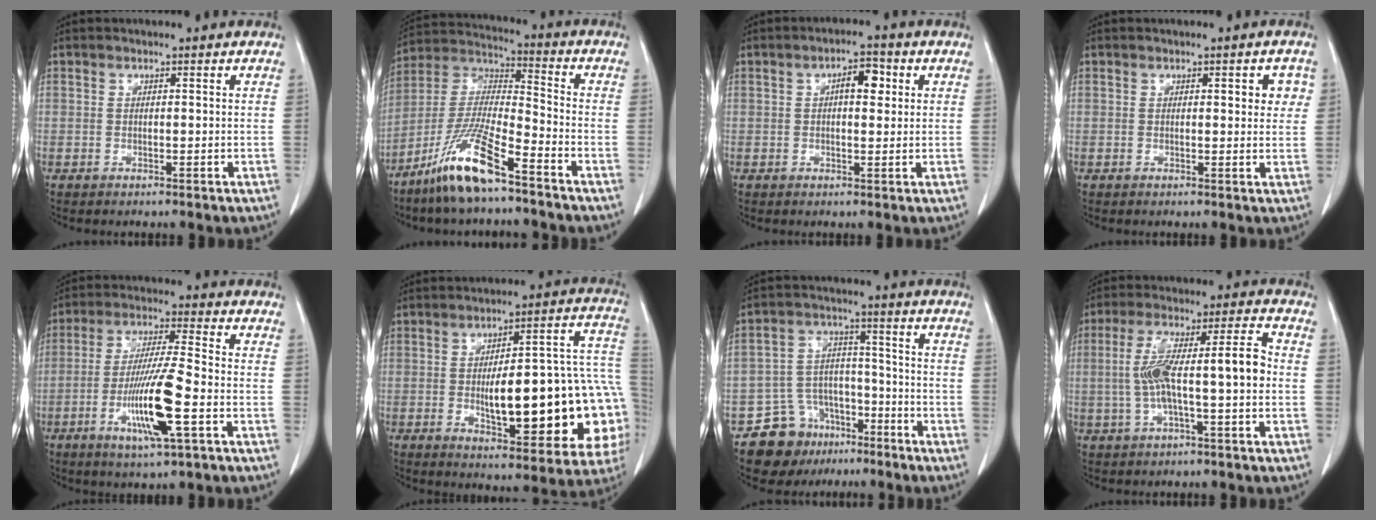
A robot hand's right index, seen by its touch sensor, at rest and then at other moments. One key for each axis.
{"total": 13.0, "fx": -8.9, "fy": 1.4, "fz": 9.3, "tx": -0.200, "ty": -0.017, "tz": -0.174}
{"total": 4.3, "fx": 1.1, "fy": 1.7, "fz": 3.8, "tx": -0.060, "ty": 0.012, "tz": 0.014}
{"total": 3.3, "fx": 1.1, "fy": 1.3, "fz": 2.8, "tx": -0.027, "ty": 0.003, "tz": 0.010}
{"total": 12.1, "fx": -3.9, "fy": 0.3, "fz": 11.4, "tx": -0.219, "ty": -0.015, "tz": -0.072}
{"total": 23.9, "fx": -3.7, "fy": 6.0, "fz": 22.8, "tx": -0.233, "ty": 0.033, "tz": -0.031}
{"total": 10.3, "fx": -7.1, "fy": 7.0, "fz": 2.5, "tx": -0.042, "ty": 0.041, "tz": -0.113}
{"total": 11.0, "fx": -0.7, "fy": 1.7, "fz": 10.9, "tx": -0.195, "ty": 0.036, "tz": -0.010}